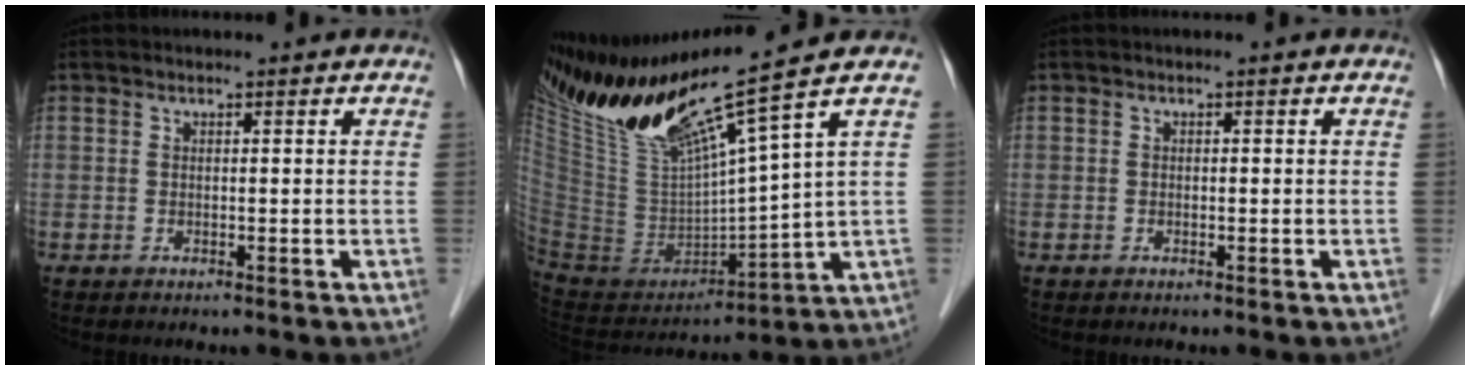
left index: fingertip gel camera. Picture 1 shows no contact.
{"total": 19.1, "force": [13.4, -0.8, 13.7], "torque": [-0.238, -0.014, 0.255]}
{"total": 0.0}